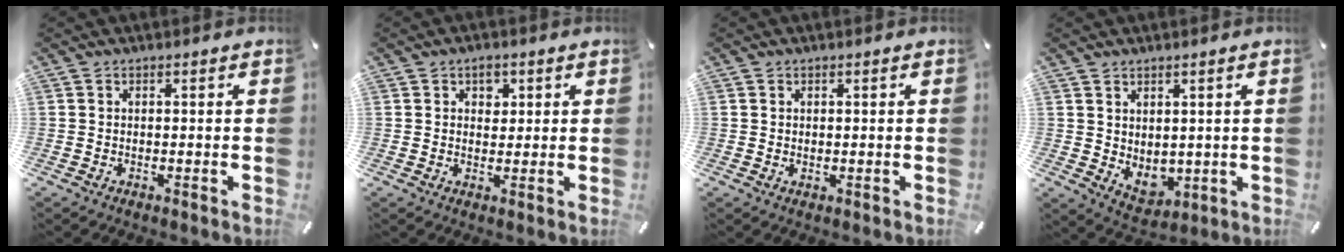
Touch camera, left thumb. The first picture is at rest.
{"total": 3.1, "force": [1.2, 2.3, 1.6], "torque": [-0.002, -0.007, 0.013]}
{"total": 0.6, "force": [0.3, 0.4, 0.2], "torque": [-0.003, 0.002, 0.005]}
{"total": 4.7, "force": [1.8, 4.1, 1.7], "torque": [-0.014, -0.014, 0.036]}